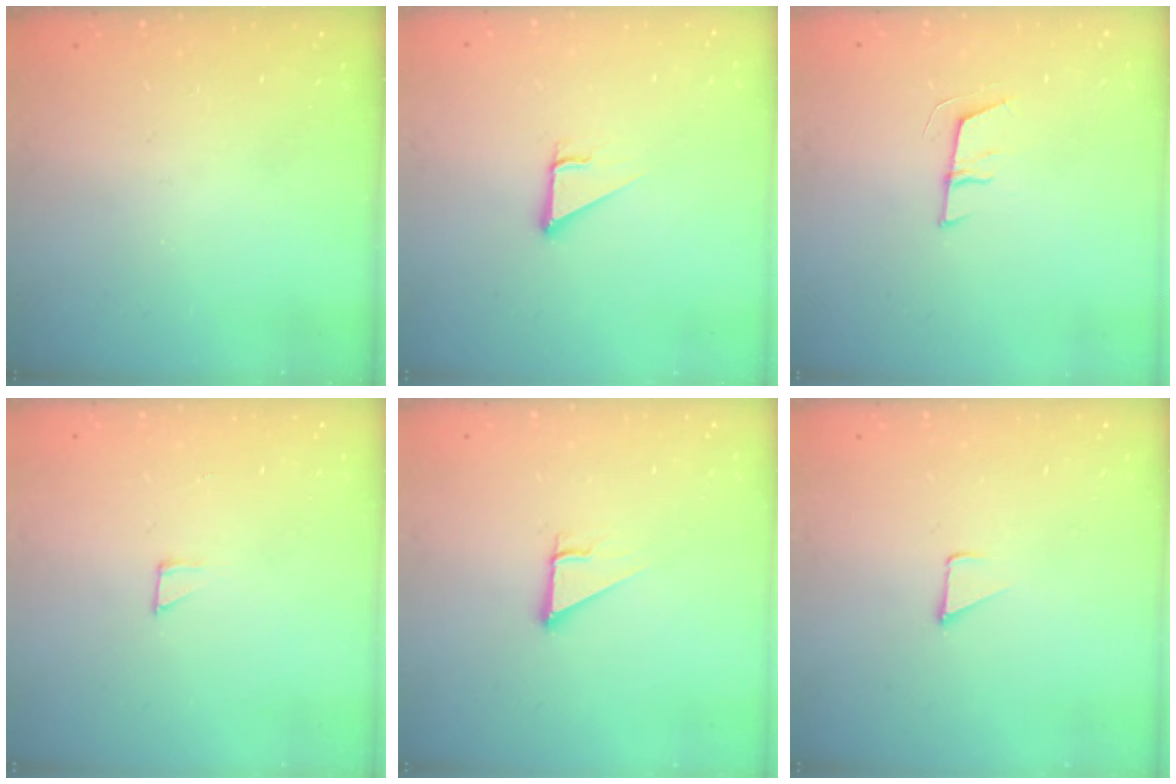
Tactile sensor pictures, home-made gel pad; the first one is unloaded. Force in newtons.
{"total": 2.9, "press": 2.8, "slide": 0.2}
{"total": 5.7, "press": 5.6, "slide": 1.0}
{"total": 2.3, "press": 2.3, "slide": 0.2}
{"total": 3.0, "press": 3.0, "slide": 0.1}
{"total": 1.8, "press": 1.7, "slide": 0.1}